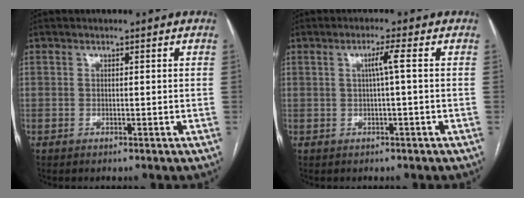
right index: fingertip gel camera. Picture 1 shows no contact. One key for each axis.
{"total": 2.5, "fx": 0.3, "fy": -0.5, "fz": 2.4, "tx": -0.044, "ty": 0.001, "tz": 0.005}